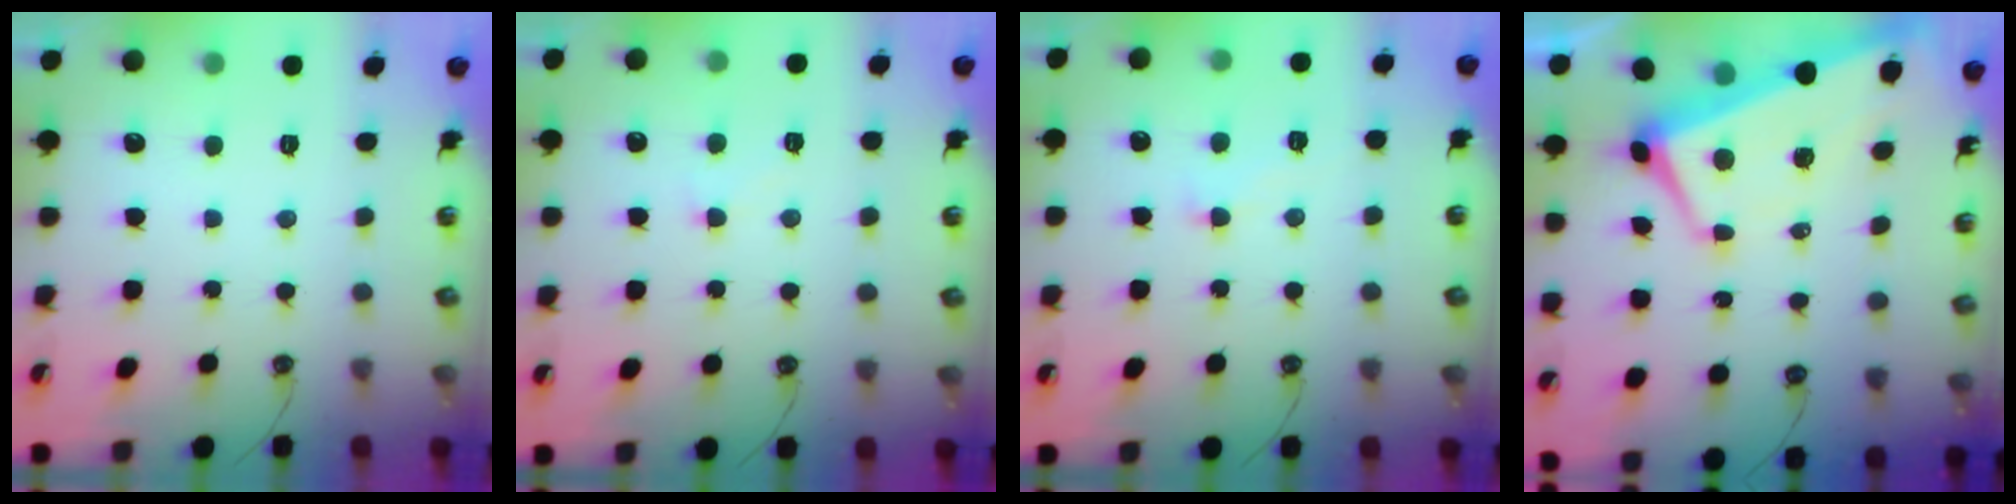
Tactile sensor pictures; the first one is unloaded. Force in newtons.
{"total": 0.8, "press": 0.6, "slide": 0.5}
{"total": 1.2, "press": 1.2, "slide": 0.1}
{"total": 1.7, "press": 1.1, "slide": 1.3}